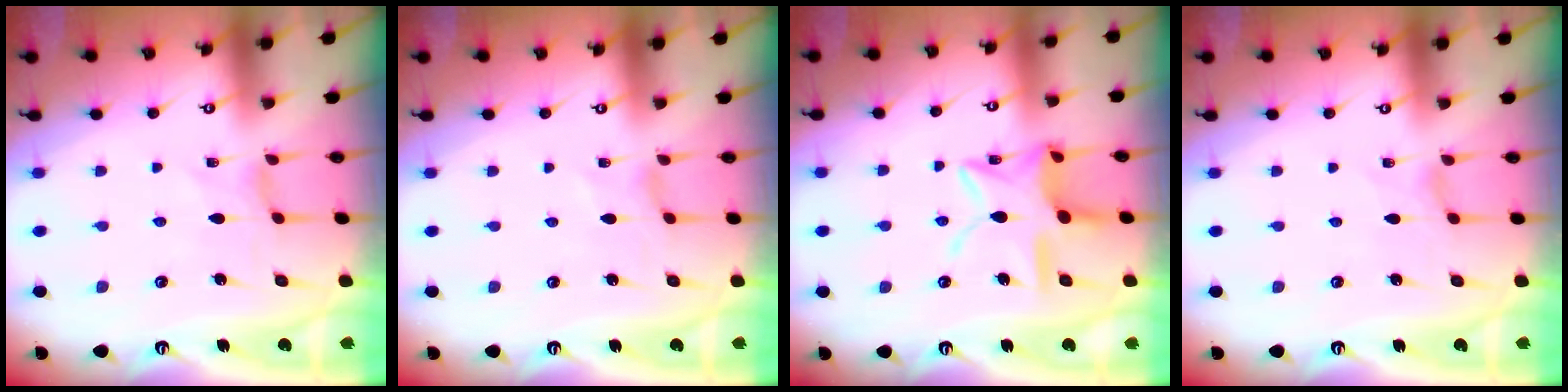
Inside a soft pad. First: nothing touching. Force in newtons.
{"total": 0.6, "press": 0.5, "slide": 0.2}
{"total": 13.6, "press": 13.6, "slide": 1.0}
{"total": 0.0}